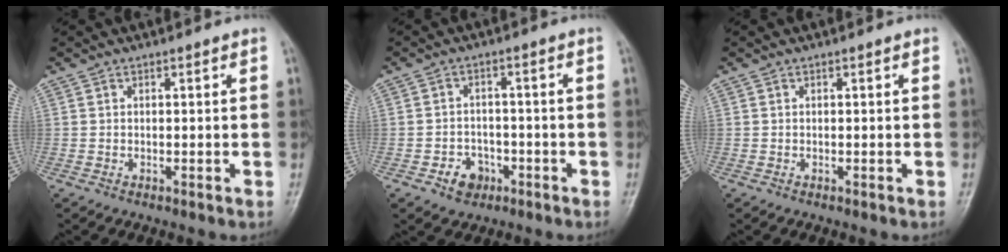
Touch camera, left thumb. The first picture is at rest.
{"total": 5.0, "force": [-2.5, 4.0, 1.8], "torque": [-0.002, 0.021, -0.035]}
{"total": 0.0}